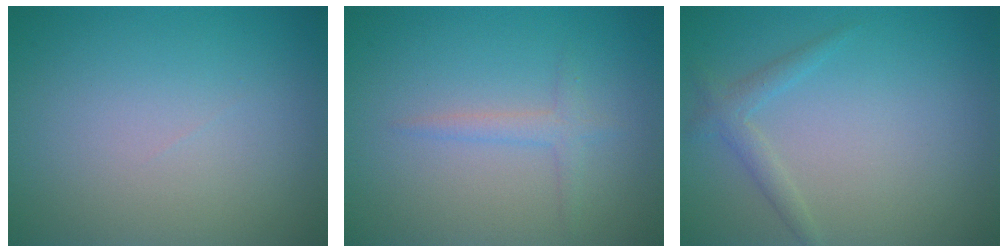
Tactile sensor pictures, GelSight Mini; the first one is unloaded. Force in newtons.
{"total": 1.4, "press": 1.4, "slide": 0.1}
{"total": 1.5, "press": 1.5, "slide": 0.1}